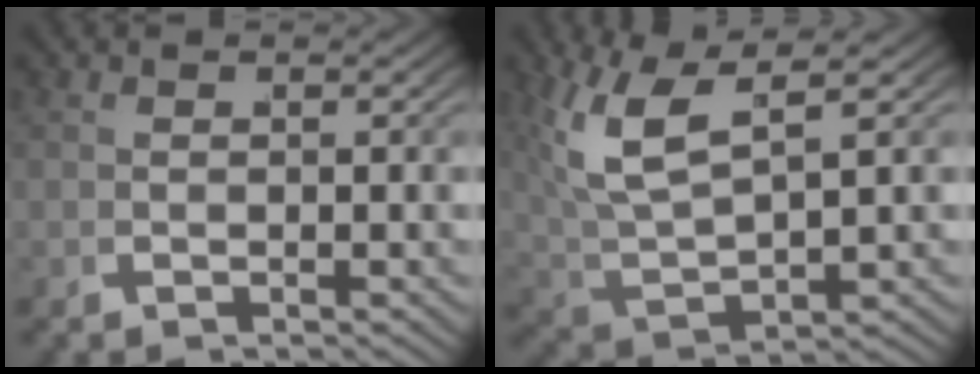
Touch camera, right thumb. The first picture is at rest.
{"total": 8.2, "force": [2.9, 5.0, 5.8], "torque": [-0.141, -0.013, 0.066]}